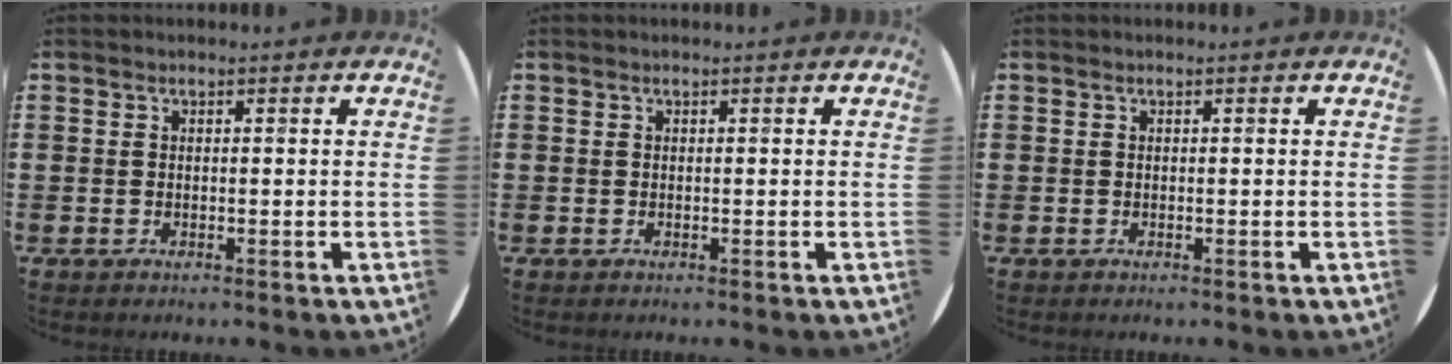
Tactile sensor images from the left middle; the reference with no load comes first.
{"total": 0.0}
{"total": 0.0}